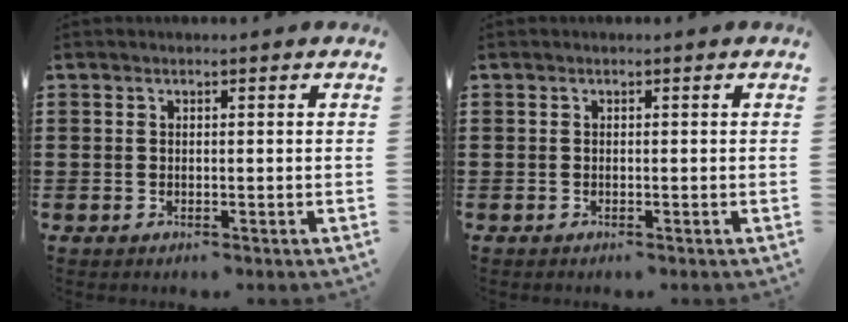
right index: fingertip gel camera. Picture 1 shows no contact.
{"total": 0.0}